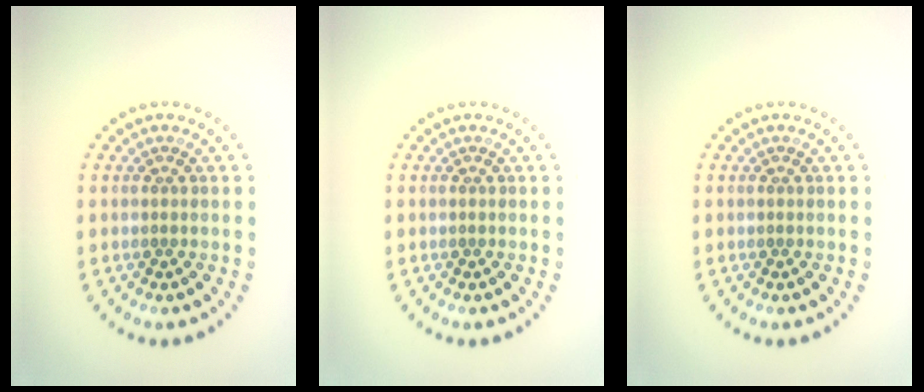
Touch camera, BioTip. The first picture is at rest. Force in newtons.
{"total": 0.0}
{"total": 0.0}